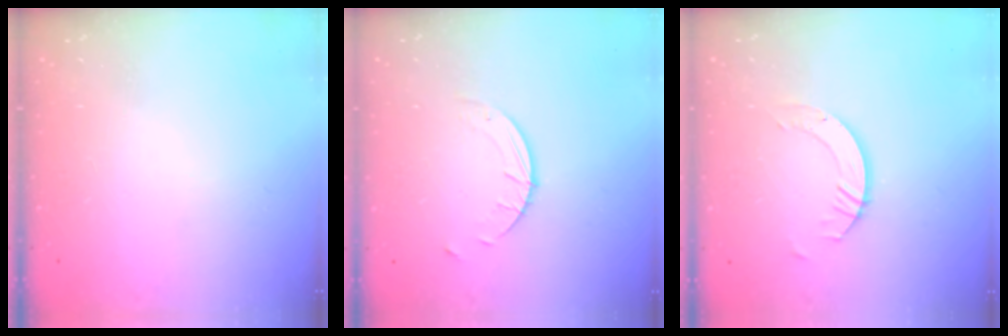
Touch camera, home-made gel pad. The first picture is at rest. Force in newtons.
{"total": 2.7, "press": 2.7, "slide": 0.3}
{"total": 5.0, "press": 5.0, "slide": 0.3}